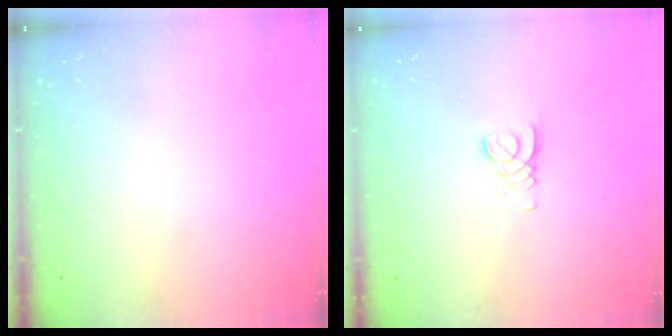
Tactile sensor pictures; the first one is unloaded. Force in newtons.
{"total": 2.2, "press": 2.2, "slide": 0.3}